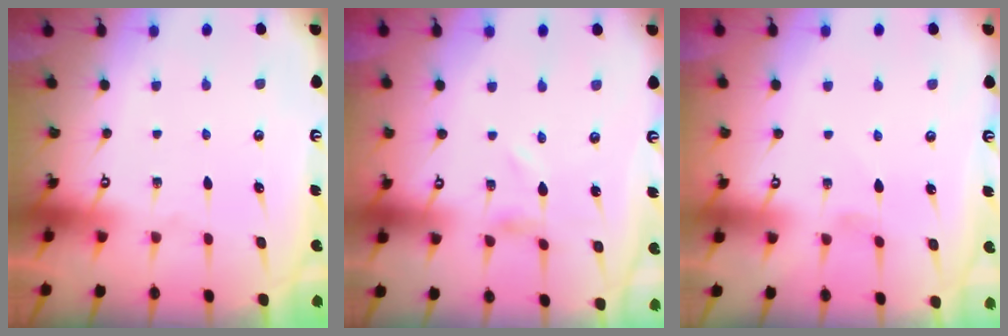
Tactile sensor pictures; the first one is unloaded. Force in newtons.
{"total": 0.8, "press": 0.8, "slide": 0.1}
{"total": 0.0}